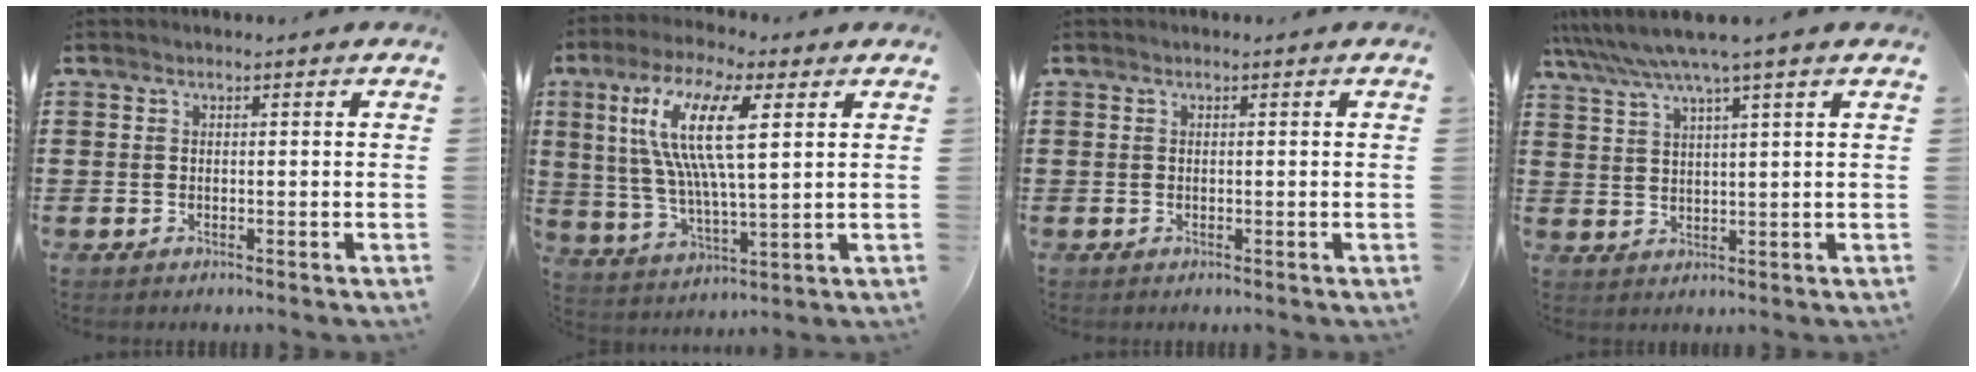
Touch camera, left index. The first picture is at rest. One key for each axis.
{"total": 13.3, "fx": 5.4, "fy": 3.8, "fz": 11.5, "tx": -0.243, "ty": 0.001, "tz": 0.093}
{"total": 0.0}
{"total": 5.4, "fx": 4.2, "fy": -0.4, "fz": 3.4, "tx": -0.079, "ty": -0.016, "tz": 0.070}